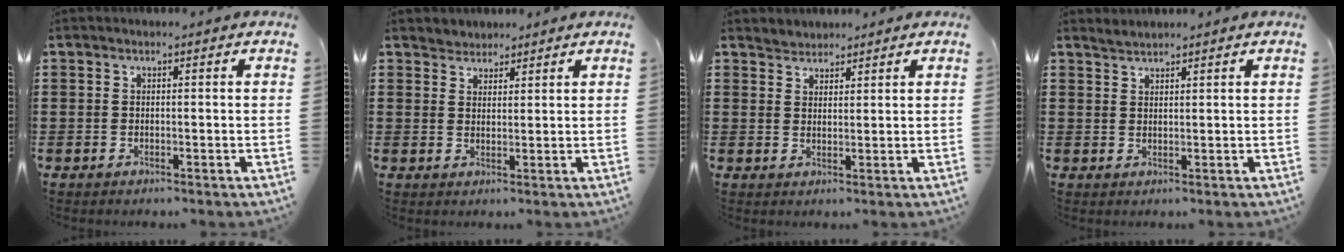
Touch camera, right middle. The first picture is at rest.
{"total": 2.2, "force": [1.9, 1.0, -0.5], "torque": [0.002, 0.008, 0.038]}
{"total": 1.9, "force": [1.7, 0.6, -0.5], "torque": [0.005, 0.006, 0.036]}
{"total": 1.4, "force": [1.4, 0.1, -0.1], "torque": [-0.001, 0.003, 0.027]}